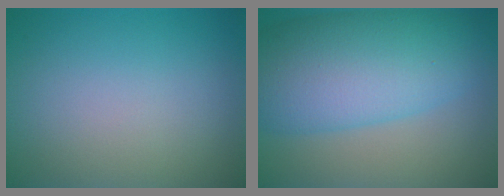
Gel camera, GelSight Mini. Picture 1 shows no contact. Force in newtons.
{"total": 10.3, "press": 10.3, "slide": 0.1}